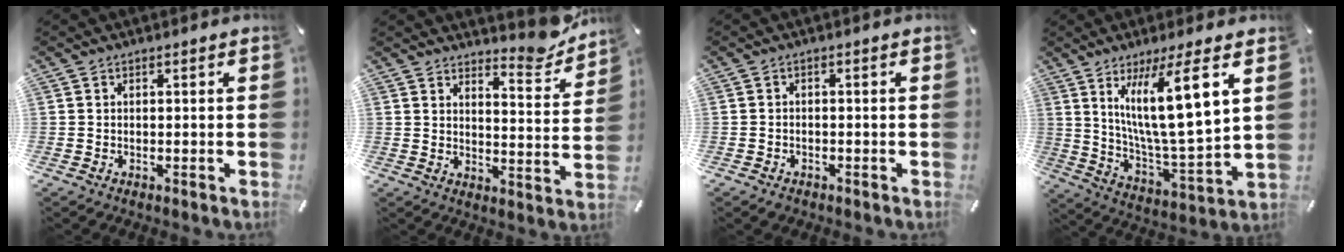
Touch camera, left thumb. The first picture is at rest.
{"total": 8.6, "force": [7.9, 2.3, 2.3], "torque": [-0.011, -0.079, 0.137]}
{"total": 1.4, "force": [-1.0, 0.7, 0.5], "torque": [-0.010, 0.004, -0.023]}
{"total": 16.8, "force": [8.7, 2.7, 14.2], "torque": [-0.257, -0.041, 0.131]}